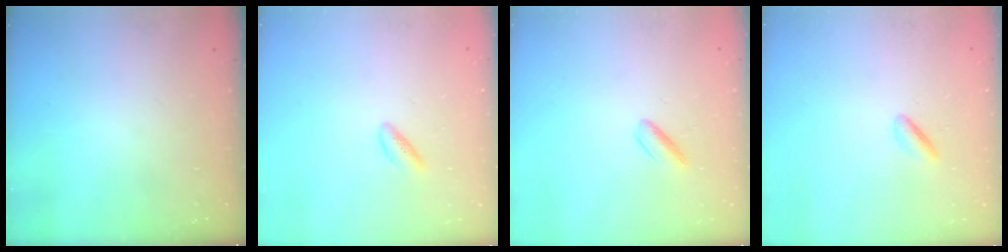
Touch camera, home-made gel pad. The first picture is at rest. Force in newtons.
{"total": 2.7, "press": 2.4, "slide": 1.2}
{"total": 4.2, "press": 3.8, "slide": 1.6}
{"total": 1.6, "press": 1.3, "slide": 0.8}